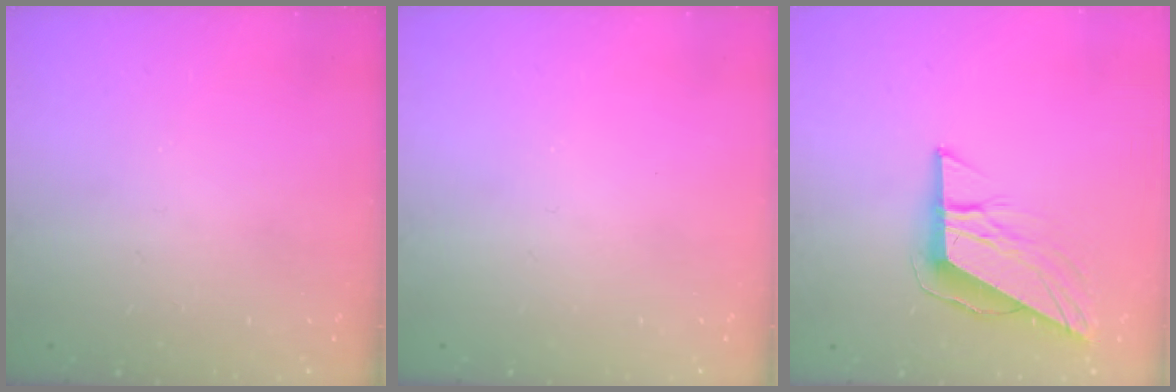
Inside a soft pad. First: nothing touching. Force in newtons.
{"total": 0.0}
{"total": 9.4, "press": 9.4, "slide": 0.4}